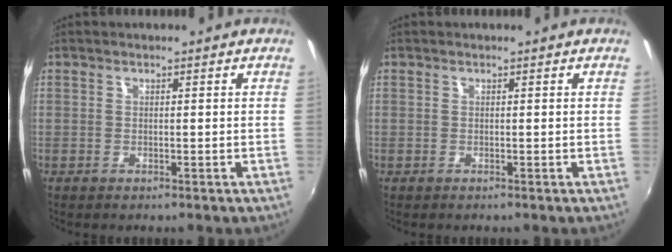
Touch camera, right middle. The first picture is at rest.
{"total": 0.0}